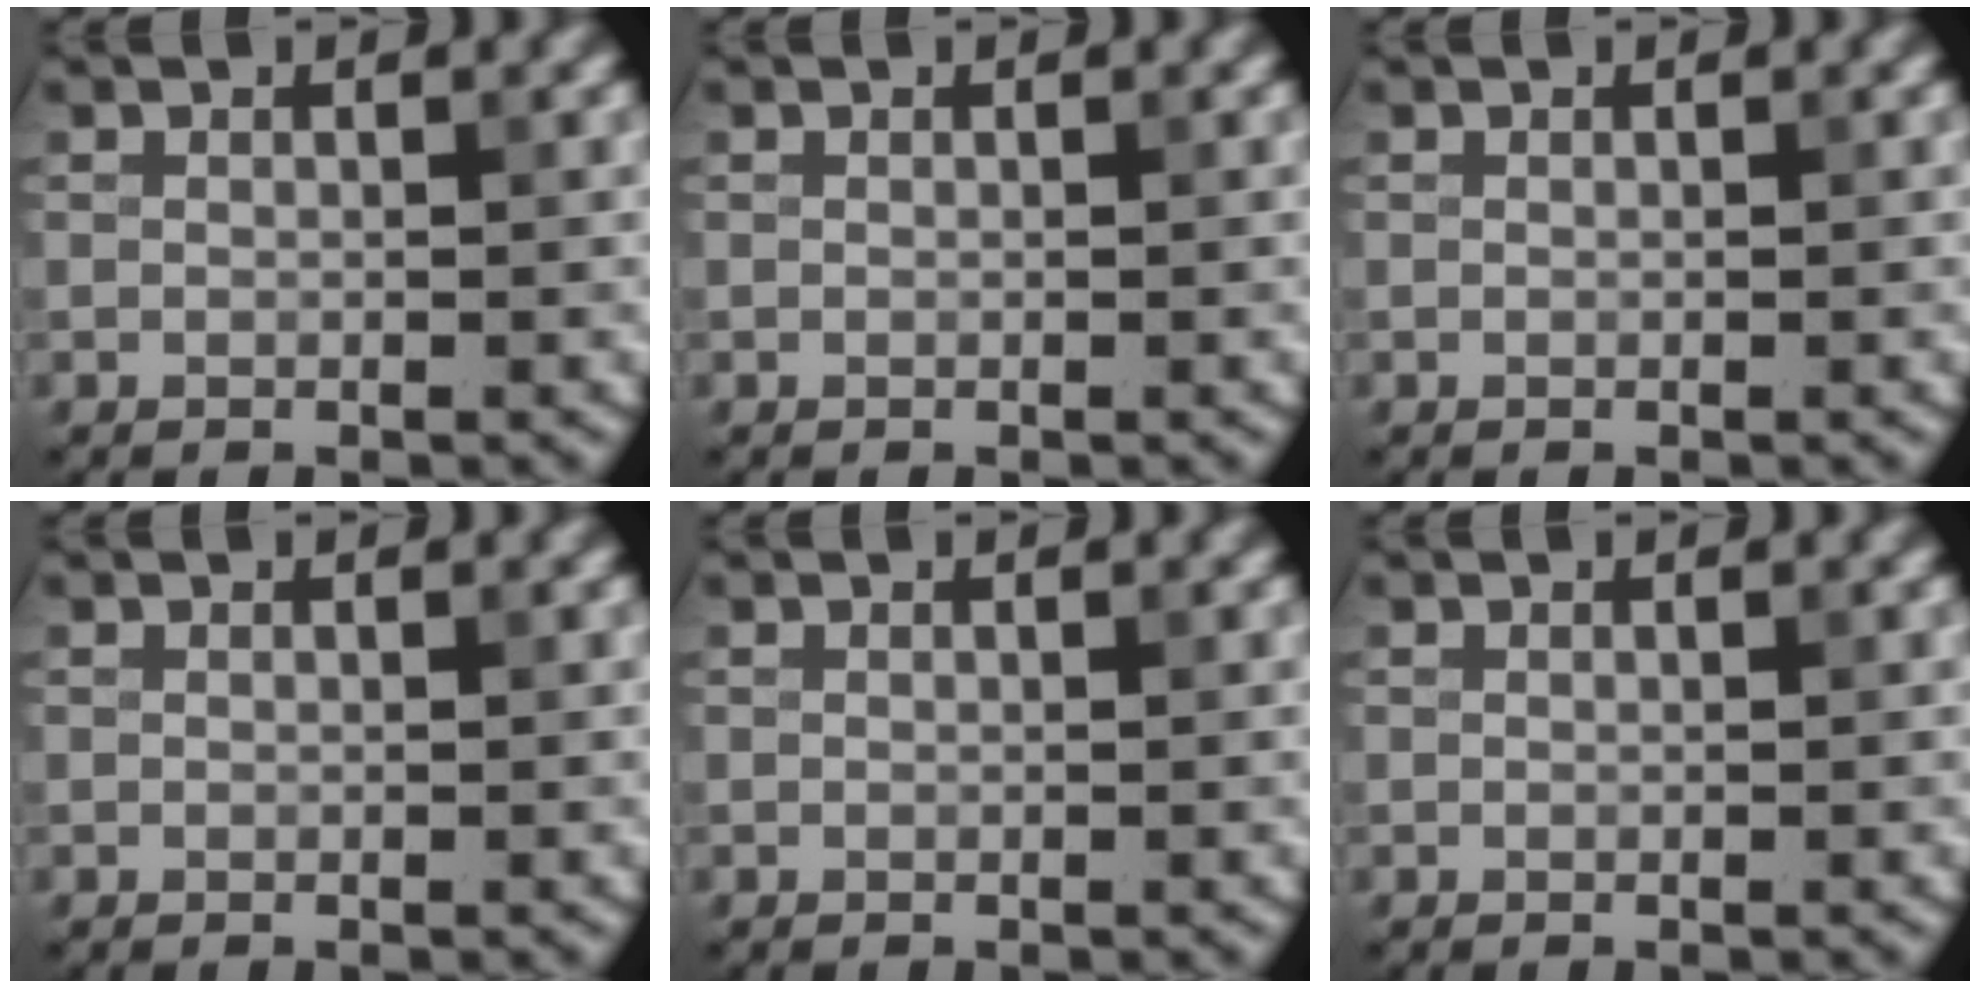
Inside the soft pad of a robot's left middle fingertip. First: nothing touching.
{"total": 0.0}
{"total": 0.0}
{"total": 0.0}
{"total": 0.0}
{"total": 0.0}